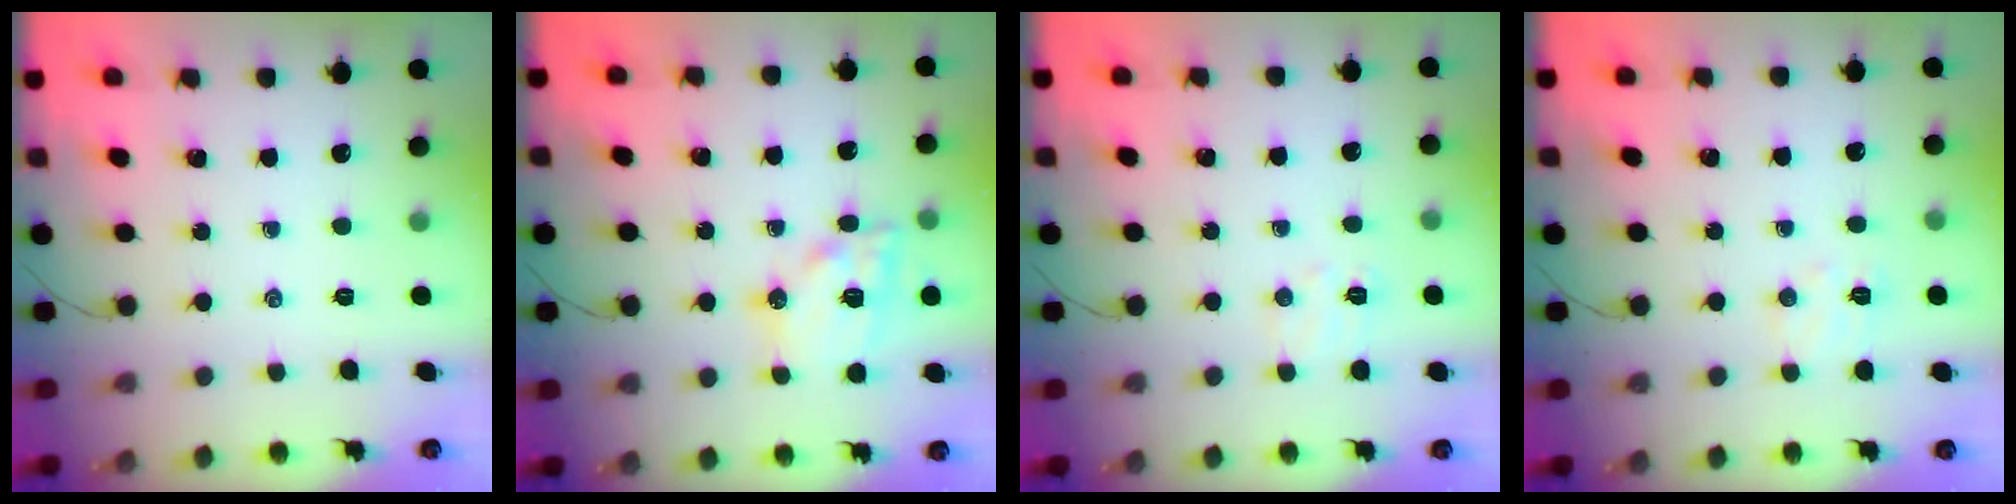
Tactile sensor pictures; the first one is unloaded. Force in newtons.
{"total": 15.0, "press": 14.8, "slide": 2.2}
{"total": 5.7, "press": 5.6, "slide": 1.3}
{"total": 5.0, "press": 4.9, "slide": 1.0}